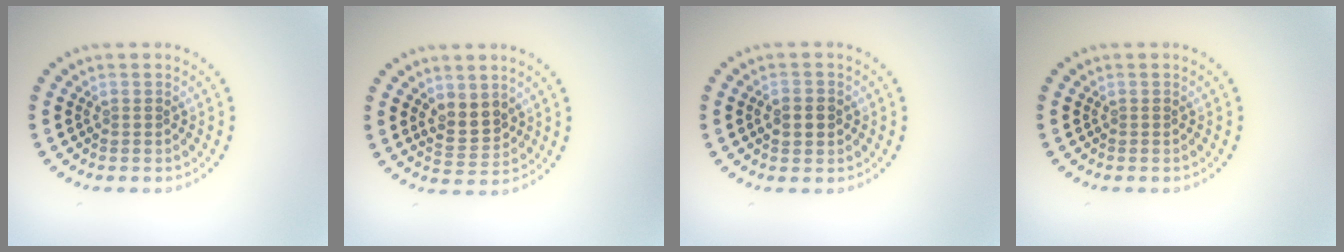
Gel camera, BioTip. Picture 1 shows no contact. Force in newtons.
{"total": 2.7, "press": 2.5, "slide": 1.0}
{"total": 2.1, "press": 2.1, "slide": 0.3}
{"total": 0.0}